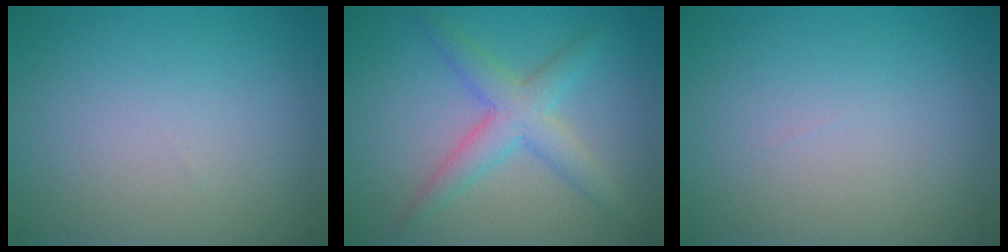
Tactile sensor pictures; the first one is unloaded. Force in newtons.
{"total": 3.7, "press": 3.7, "slide": 0.1}
{"total": 0.0}